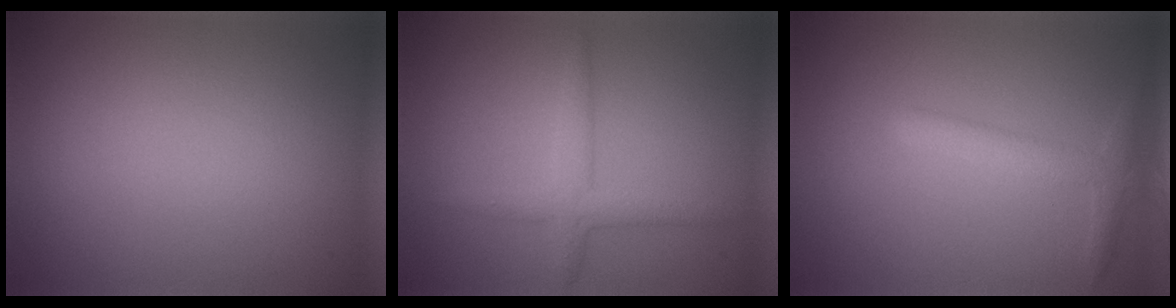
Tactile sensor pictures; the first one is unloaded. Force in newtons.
{"total": 2.5, "press": 2.5, "slide": 0.1}
{"total": 2.3, "press": 2.3, "slide": 0.0}